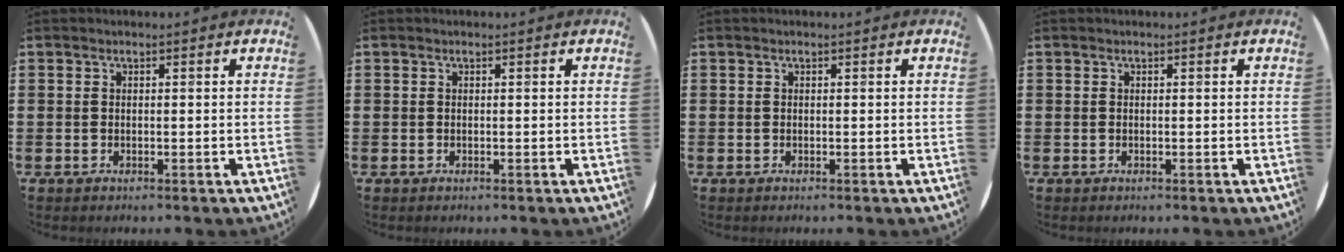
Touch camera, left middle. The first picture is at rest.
{"total": 0.0}
{"total": 0.0}
{"total": 0.0}